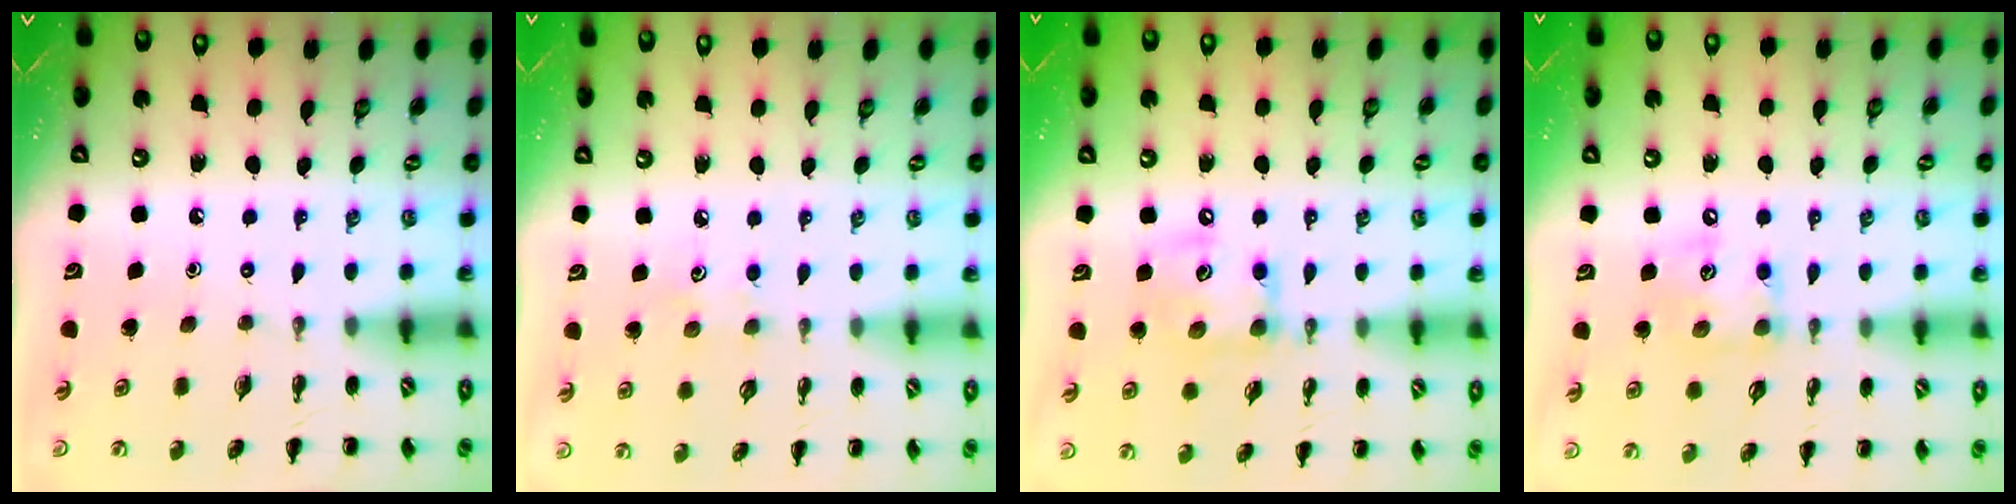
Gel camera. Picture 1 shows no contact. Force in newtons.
{"total": 2.8, "press": 2.6, "slide": 0.8}
{"total": 11.5, "press": 11.3, "slide": 1.8}
{"total": 9.6, "press": 9.5, "slide": 1.2}